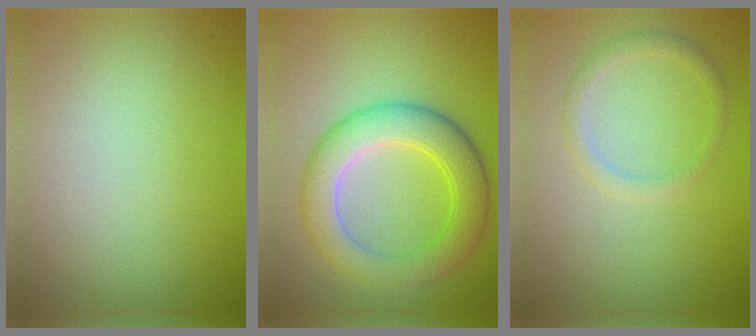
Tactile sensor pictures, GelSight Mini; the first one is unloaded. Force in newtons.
{"total": 6.2, "press": 6.1, "slide": 0.4}
{"total": 1.5, "press": 1.5, "slide": 0.1}